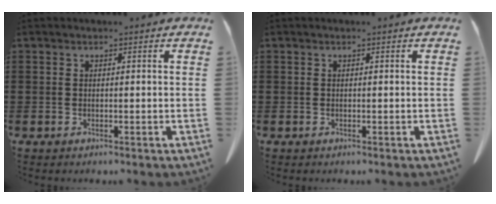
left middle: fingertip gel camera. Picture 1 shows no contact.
{"total": 0.0}